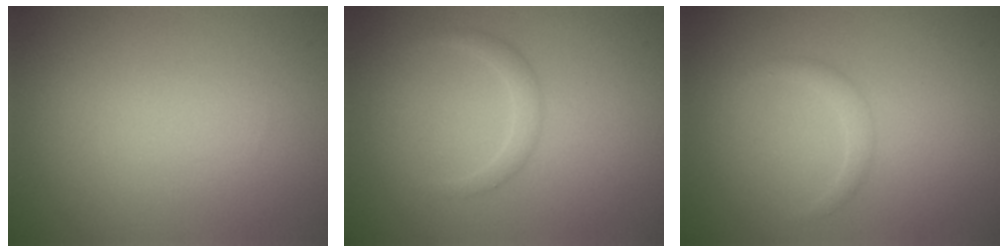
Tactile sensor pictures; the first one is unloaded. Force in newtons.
{"total": 1.2, "press": 1.2, "slide": 0.0}
{"total": 1.1, "press": 1.1, "slide": 0.2}